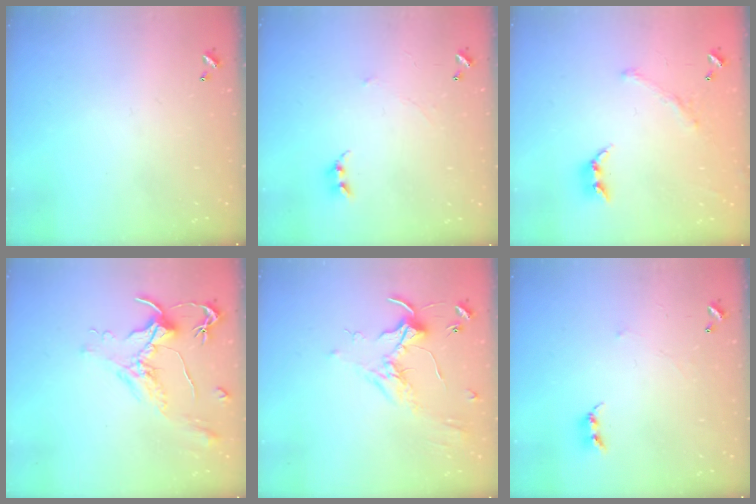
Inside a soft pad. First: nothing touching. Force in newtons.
{"total": 0.9, "press": 0.8, "slide": 0.5}
{"total": 1.5, "press": 1.0, "slide": 1.2}
{"total": 1.6, "press": 1.5, "slide": 0.7}
{"total": 1.7, "press": 1.6, "slide": 0.5}
{"total": 2.4, "press": 2.4, "slide": 0.4}